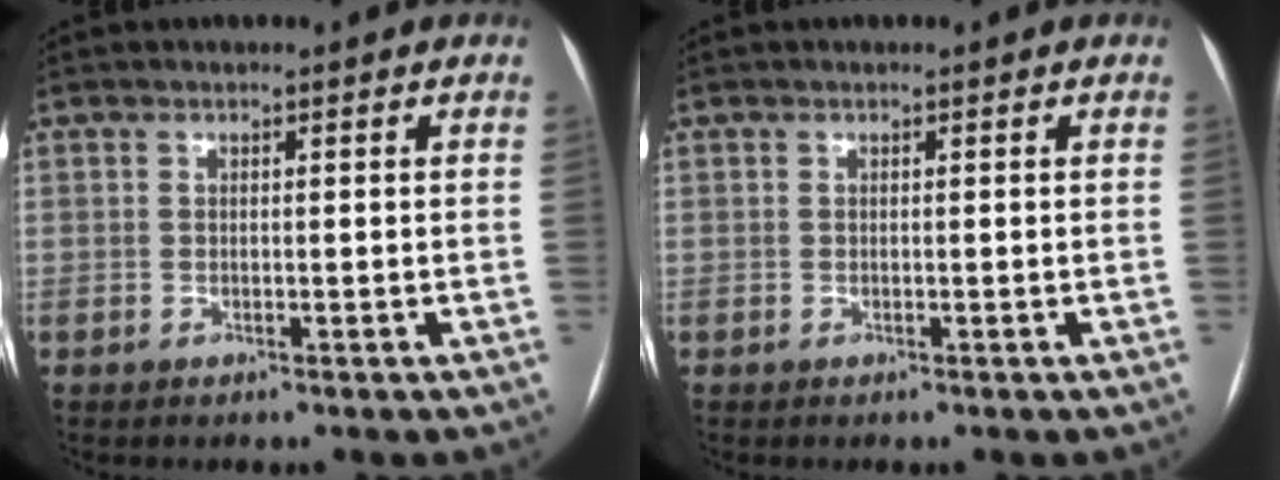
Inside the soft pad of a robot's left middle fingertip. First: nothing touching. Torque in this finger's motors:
{"motor_torque": [-0.02, 0.02, 0.00, 0.00]}